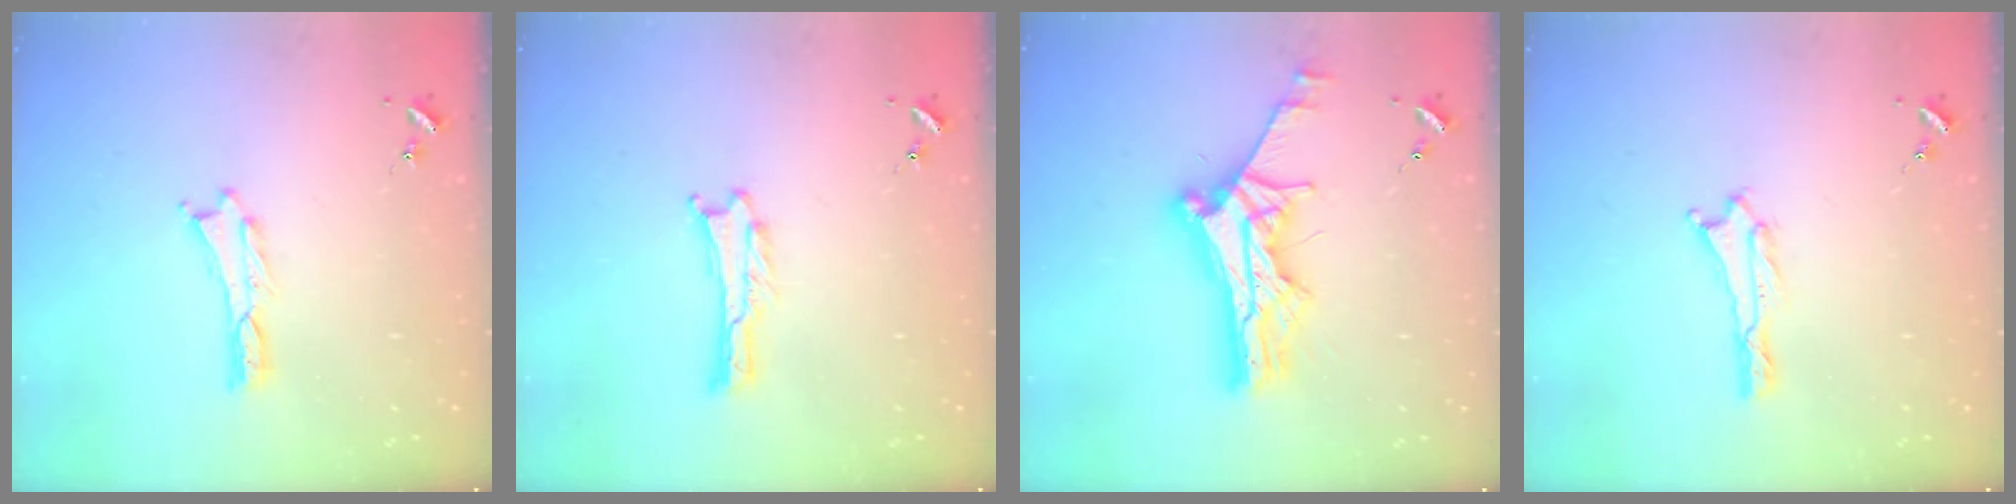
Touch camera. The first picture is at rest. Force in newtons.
{"total": 0.0}
{"total": 12.5, "press": 12.4, "slide": 1.4}
{"total": 0.0}